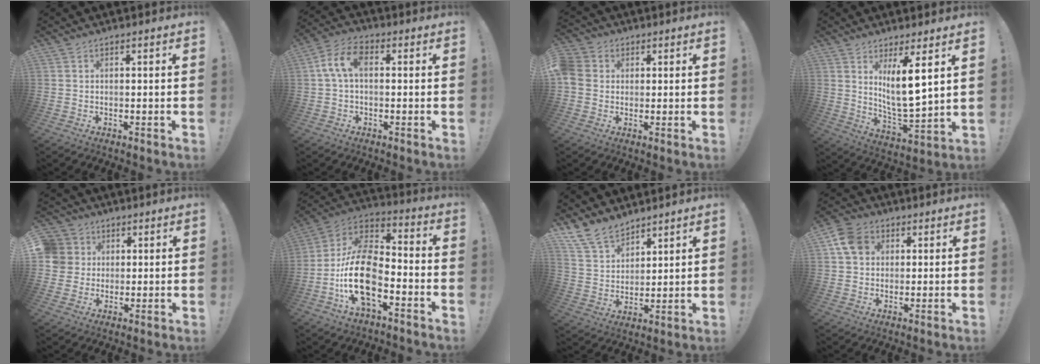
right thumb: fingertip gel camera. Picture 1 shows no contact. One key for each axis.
{"total": 8.3, "fx": 1.0, "fy": 4.7, "fz": 6.7, "tx": -0.144, "ty": 0.010, "tz": 0.021}
{"total": 5.5, "fx": 0.6, "fy": 5.1, "fz": 2.0, "tx": -0.048, "ty": 0.006, "tz": 0.010}
{"total": 11.3, "fx": 5.5, "fy": 2.1, "fz": 9.6, "tx": -0.158, "ty": -0.044, "tz": 0.091}
{"total": 7.9, "fx": 1.6, "fy": 7.5, "fz": 1.6, "tx": -0.027, "ty": 0.001, "tz": 0.037}
{"total": 20.1, "fx": -7.4, "fy": 11.0, "fz": 15.1, "tx": -0.304, "ty": 0.044, "tz": -0.117}
{"total": 11.9, "fx": 9.9, "fy": 5.7, "fz": 3.3, "tx": -0.078, "ty": -0.065, "tz": 0.194}
{"total": 9.2, "fx": 3.2, "fy": 7.4, "fz": 4.5, "tx": -0.069, "ty": 0.000, "tz": 0.066}